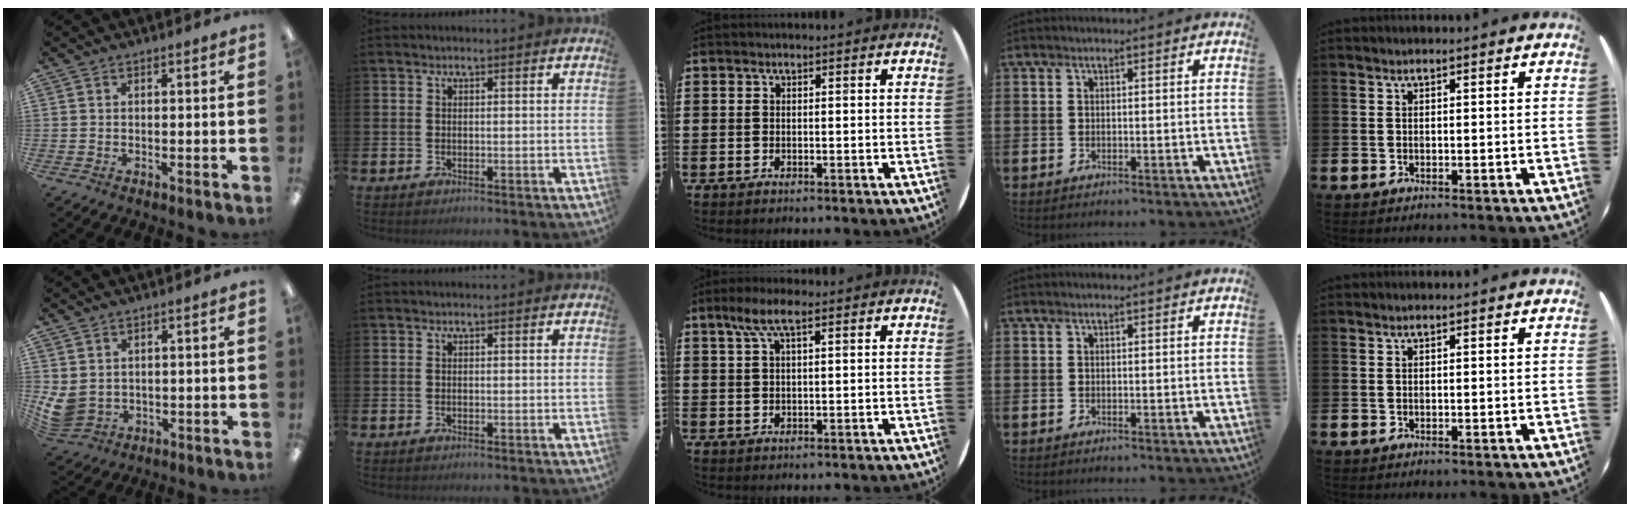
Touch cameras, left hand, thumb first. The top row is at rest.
{"thumb": {"total": 4.8, "force": [1.1, 4.0, 2.4], "torque": [-0.069, -0.010, 0.024]}, "middle": {"total": 4.4, "force": [2.4, 1.2, 3.4], "torque": [-0.073, 0.008, 0.042]}}